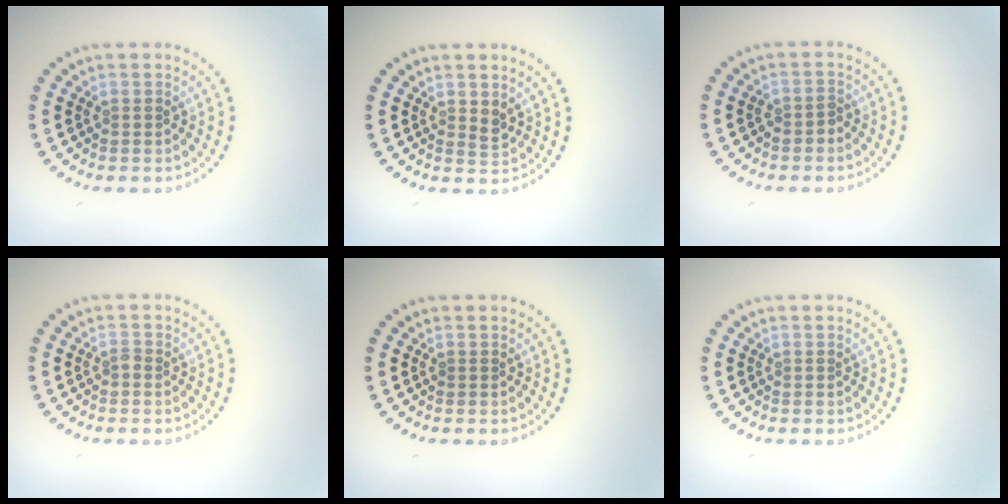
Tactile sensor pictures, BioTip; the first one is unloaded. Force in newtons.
{"total": 1.1, "press": 1.0, "slide": 0.5}
{"total": 1.1, "press": 1.0, "slide": 0.4}
{"total": 0.6, "press": 0.5, "slide": 0.3}
{"total": 0.0}
{"total": 0.0}